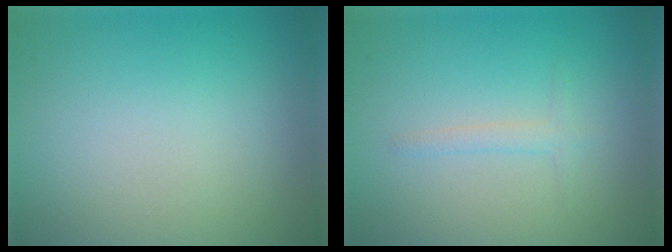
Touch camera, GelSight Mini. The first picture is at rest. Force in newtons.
{"total": 1.1, "press": 1.1, "slide": 0.1}